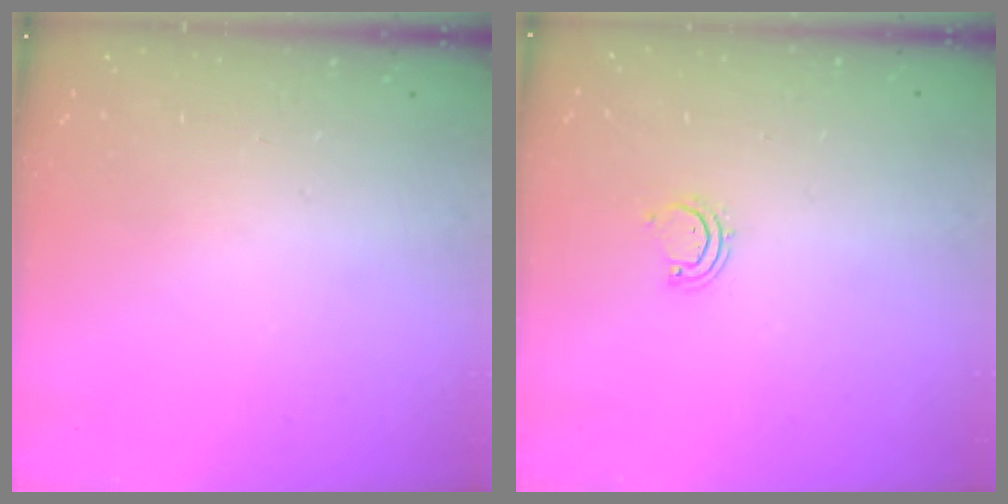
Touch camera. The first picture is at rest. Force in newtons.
{"total": 2.5, "press": 2.5, "slide": 0.3}